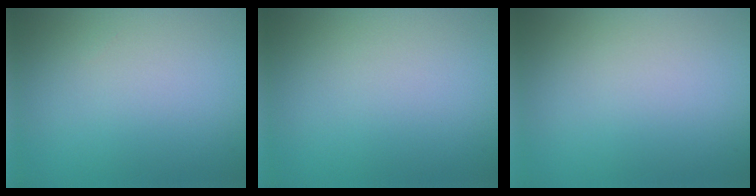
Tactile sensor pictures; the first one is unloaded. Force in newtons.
{"total": 0.0}
{"total": 0.0}